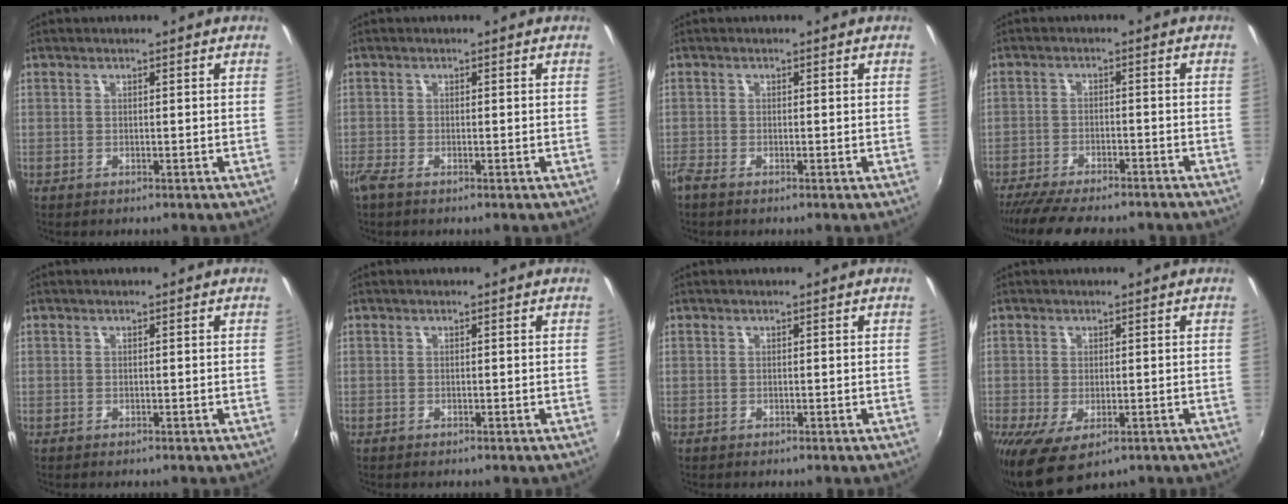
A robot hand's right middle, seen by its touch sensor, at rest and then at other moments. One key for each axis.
{"total": 1.6, "fx": -1.1, "fy": 0.0, "fz": 1.2, "tx": -0.027, "ty": -0.007, "tz": -0.026}
{"total": 1.3, "fx": -1.0, "fy": -0.1, "fz": 0.8, "tx": -0.020, "ty": -0.006, "tz": -0.024}
{"total": 13.6, "fx": -11.7, "fy": 3.0, "fz": 6.2, "tx": -0.131, "ty": -0.036, "tz": -0.178}
{"total": 0.0}
{"total": 0.0}
{"total": 0.0}
{"total": 6.9, "fx": -2.7, "fy": 3.6, "fz": 5.2, "tx": -0.097, "ty": -0.034, "tz": -0.037}